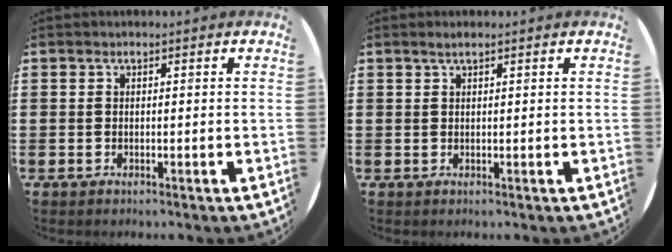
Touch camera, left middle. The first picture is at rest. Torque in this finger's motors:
{"motor_torque": [0.28, -0.20, 0.03, 0.01]}